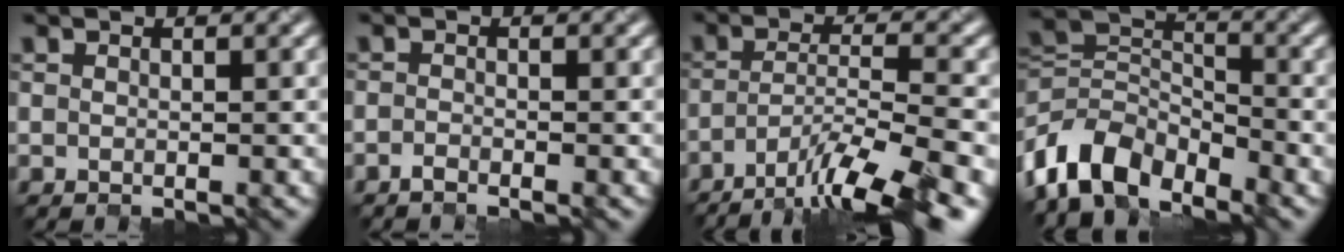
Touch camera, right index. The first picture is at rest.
{"total": 0.9, "force": [-0.9, 0.1, 0.3], "torque": [-0.007, -0.002, -0.018]}
{"total": 9.7, "force": [-6.4, 1.8, 7.0], "torque": [-0.104, -0.001, -0.110]}
{"total": 7.3, "force": [-5.0, 3.9, 3.5], "torque": [-0.065, -0.002, -0.109]}